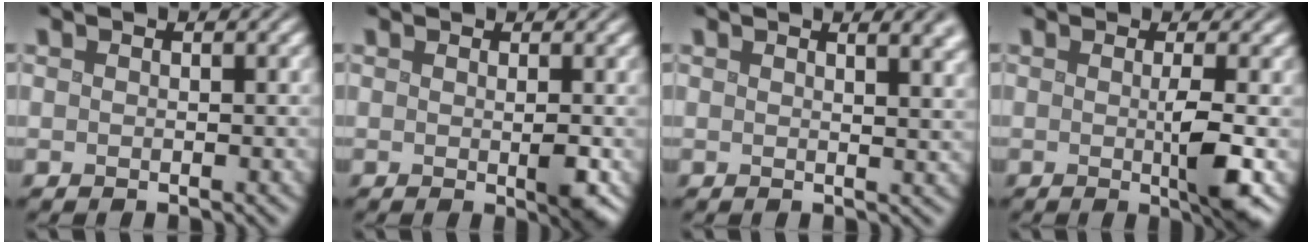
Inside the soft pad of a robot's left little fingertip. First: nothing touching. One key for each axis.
{"total": 2.2, "fx": 0.2, "fy": 0.4, "fz": 2.2, "tx": -0.028, "ty": -0.003, "tz": 0.006}
{"total": 5.4, "fx": 3.0, "fy": 2.2, "fz": 3.9, "tx": -0.015, "ty": 0.026, "tz": 0.022}
{"total": 3.6, "fx": -0.3, "fy": 0.4, "fz": 3.5, "tx": -0.055, "ty": -0.005, "tz": -0.004}